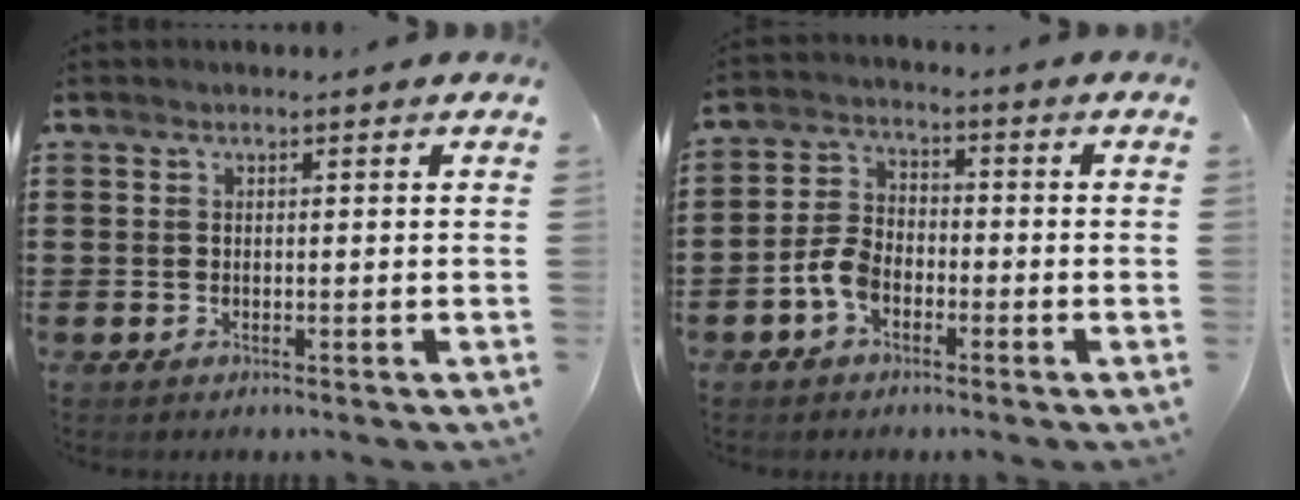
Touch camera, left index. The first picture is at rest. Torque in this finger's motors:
{"motor_torque": [0.53, -0.04, 0.23, 0.05]}